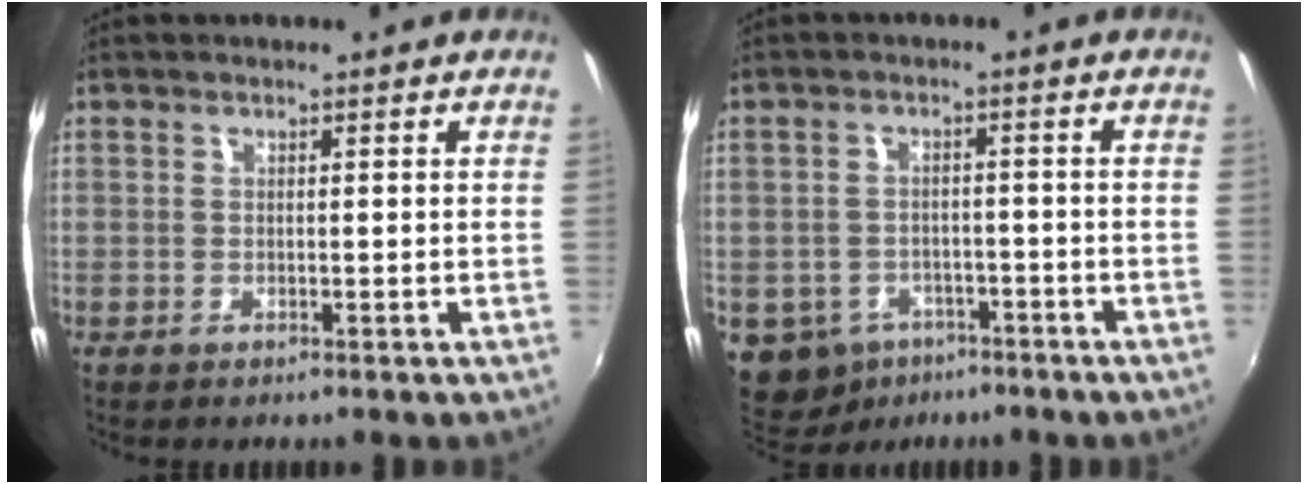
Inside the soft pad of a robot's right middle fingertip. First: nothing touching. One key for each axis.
{"total": 10.2, "fx": -5.6, "fy": 7.8, "fz": 3.4, "tx": -0.110, "ty": -0.006, "tz": -0.071}